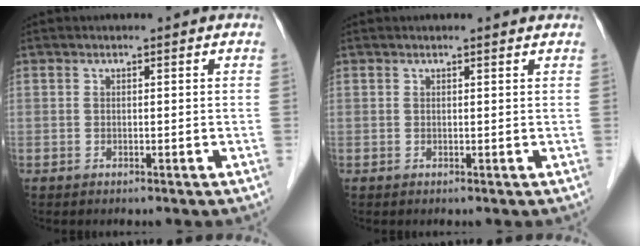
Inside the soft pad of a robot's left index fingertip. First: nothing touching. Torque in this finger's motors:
{"motor_torque": [0.28, -0.26, 0.04, 0.02]}